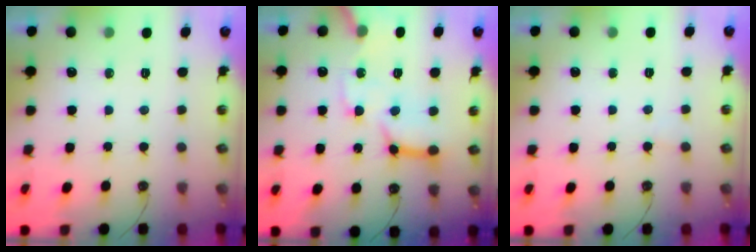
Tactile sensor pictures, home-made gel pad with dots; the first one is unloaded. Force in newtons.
{"total": 15.7, "press": 15.5, "slide": 2.2}
{"total": 2.9, "press": 2.9, "slide": 0.2}